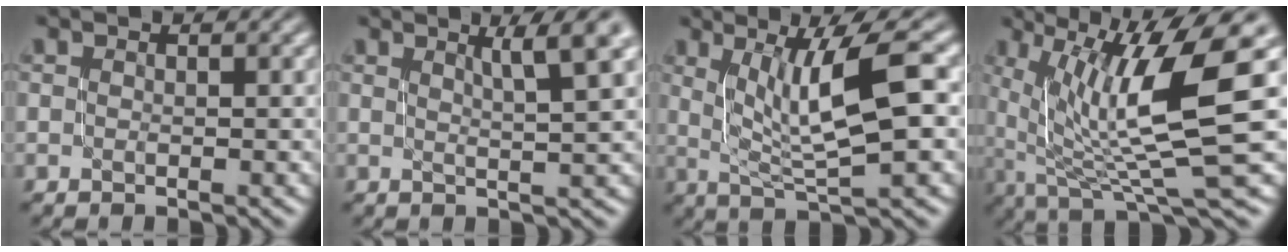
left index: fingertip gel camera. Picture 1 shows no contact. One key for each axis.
{"total": 5.0, "fx": 2.3, "fy": 0.9, "fz": 4.3, "tx": -0.051, "ty": 0.007, "tz": 0.035}
{"total": 7.1, "fx": 1.6, "fy": 1.6, "fz": 6.7, "tx": -0.107, "ty": 0.001, "tz": 0.034}
{"total": 11.0, "fx": 1.8, "fy": 2.9, "fz": 10.4, "tx": -0.188, "ty": -0.009, "tz": 0.040}